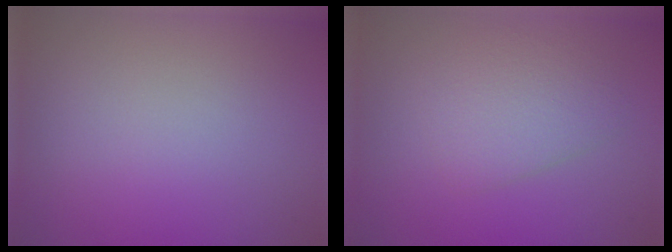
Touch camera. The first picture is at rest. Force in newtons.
{"total": 3.0, "press": 3.0, "slide": 0.1}